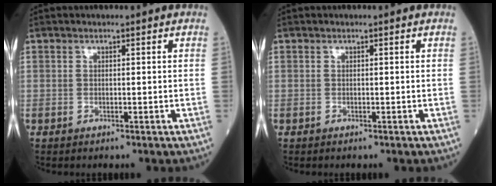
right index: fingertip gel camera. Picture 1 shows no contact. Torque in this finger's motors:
{"motor_torque": [-0.06, -0.08, 0.00, -0.01]}